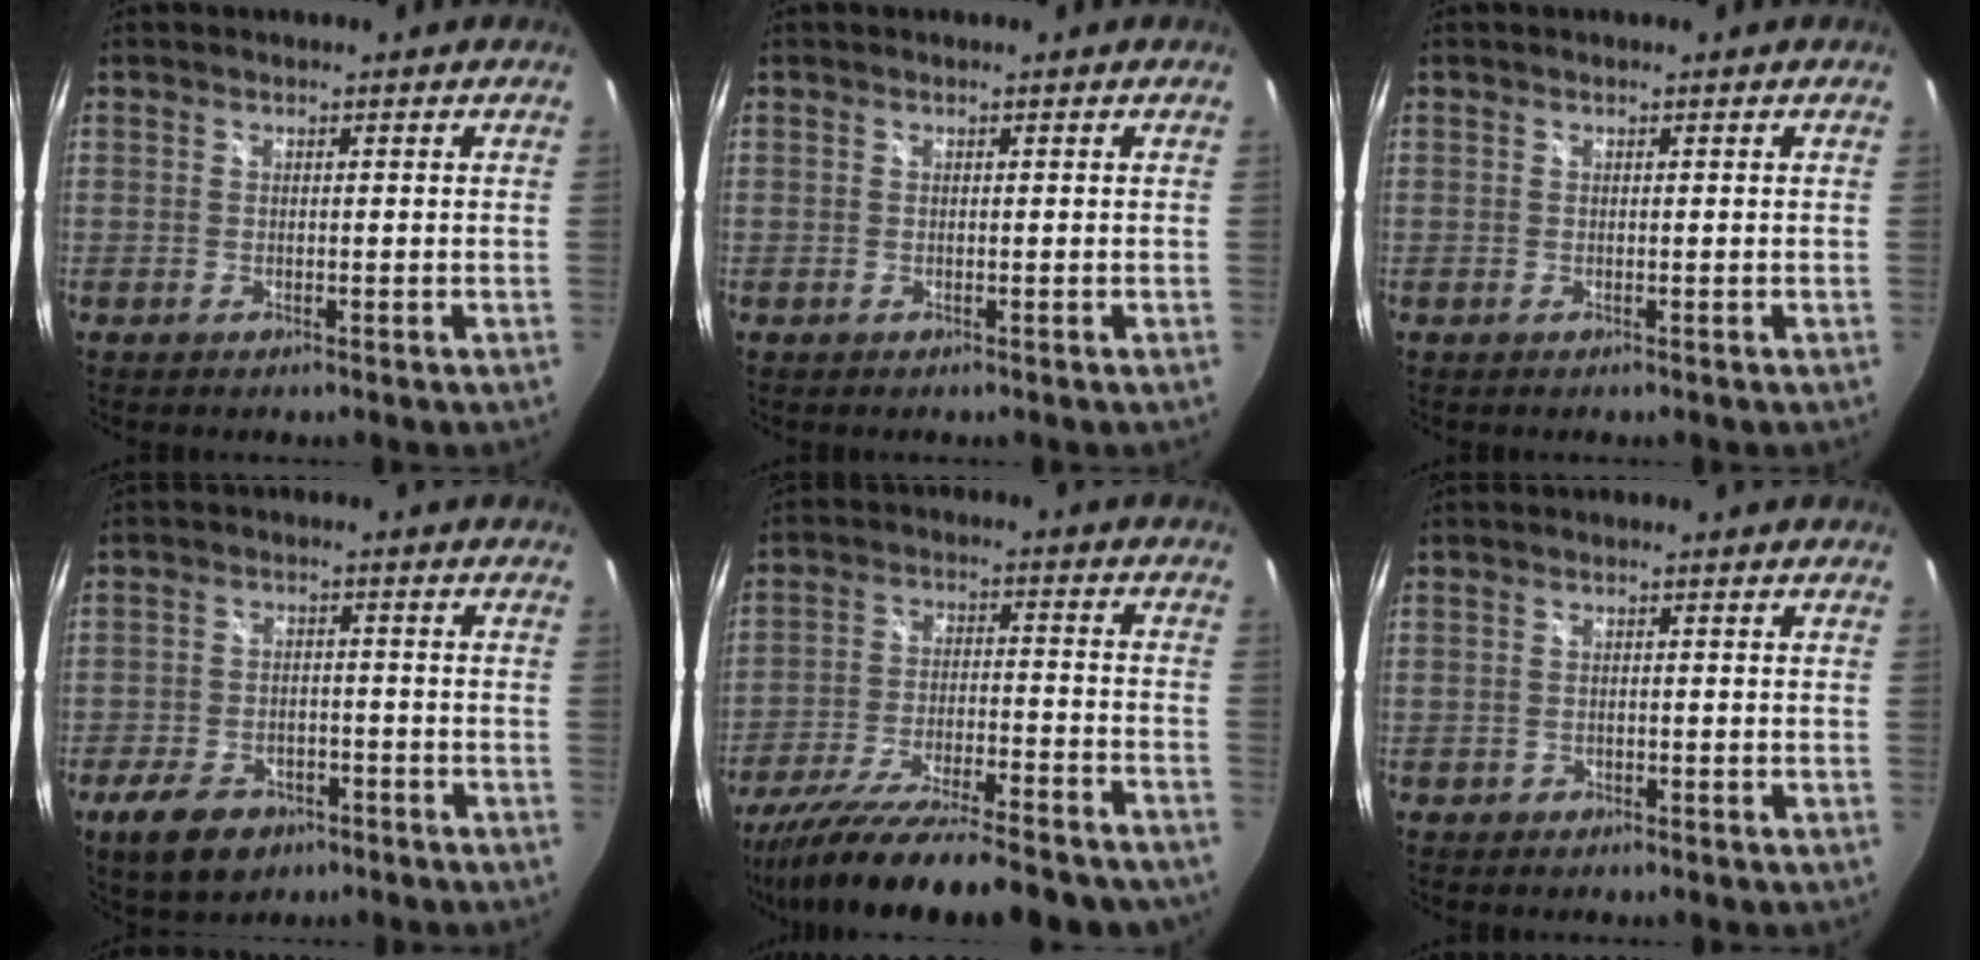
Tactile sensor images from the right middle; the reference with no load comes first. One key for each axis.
{"total": 0.0}
{"total": 0.0}
{"total": 10.4, "fx": -6.5, "fy": 6.2, "fz": 5.3, "tx": -0.133, "ty": -0.008, "tz": -0.101}
{"total": 26.5, "fx": -22.4, "fy": 5.2, "fz": 13.1, "tx": -0.232, "ty": -0.062, "tz": -0.327}
{"total": 1.4, "fx": -0.9, "fy": 1.1, "fz": 0.3, "tx": -0.010, "ty": -0.002, "tz": -0.013}